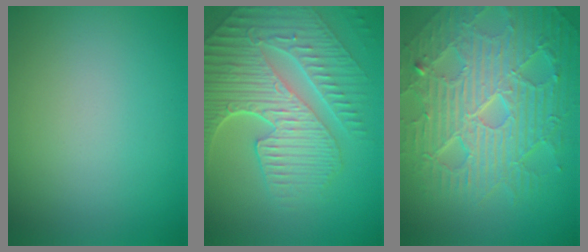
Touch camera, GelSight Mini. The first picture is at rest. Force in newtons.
{"total": 9.1, "press": 6.1, "slide": 6.7}
{"total": 10.5, "press": 6.8, "slide": 8.0}